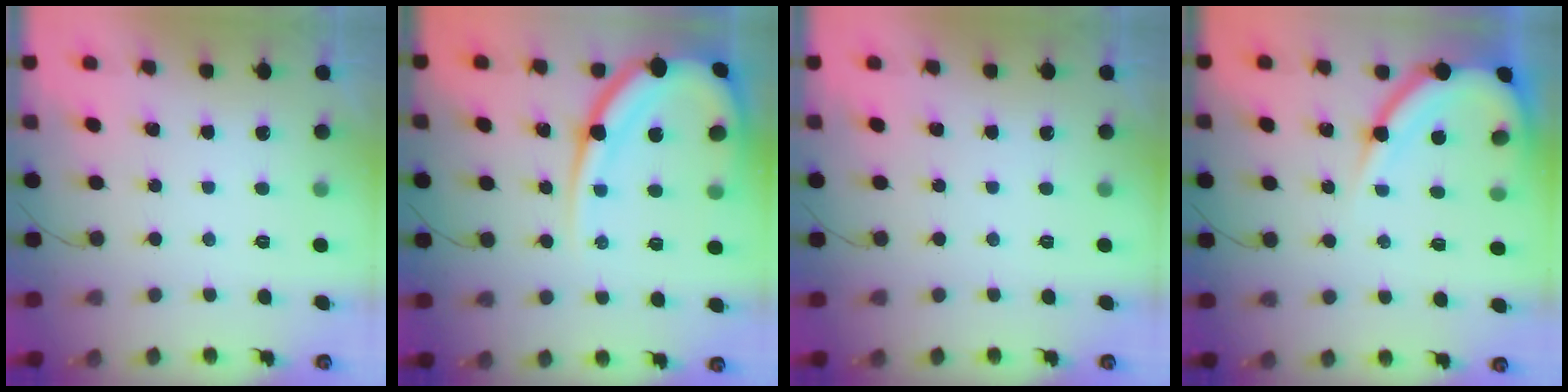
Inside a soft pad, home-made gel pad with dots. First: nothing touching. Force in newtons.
{"total": 17.4, "press": 17.4, "slide": 1.7}
{"total": 0.0}
{"total": 10.9, "press": 10.9, "slide": 1.3}